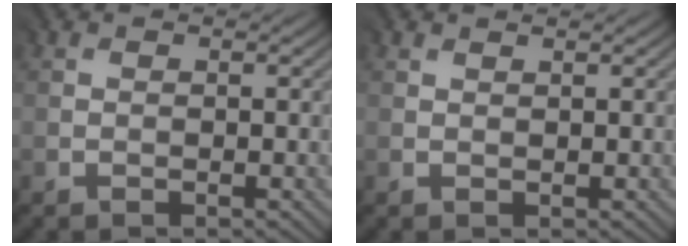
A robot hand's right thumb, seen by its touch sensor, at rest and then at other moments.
{"total": 0.7, "force": [0.7, 0.1, 0.1], "torque": [-0.005, 0.001, 0.016]}